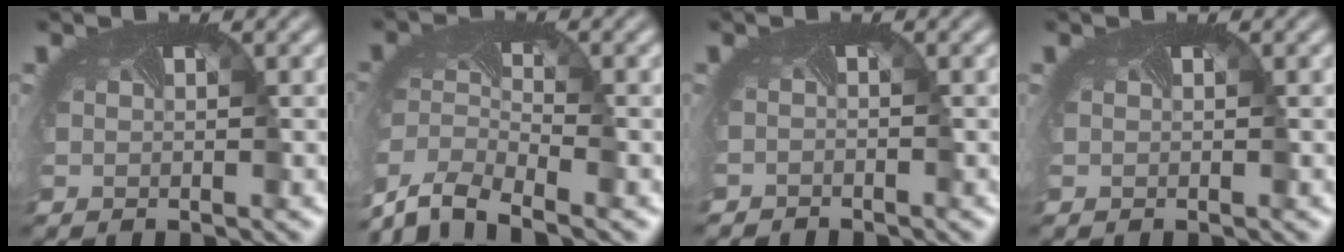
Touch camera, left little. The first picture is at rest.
{"total": 6.4, "force": [-5.5, 1.8, 2.6], "torque": [-0.067, -0.020, -0.111]}
{"total": 1.4, "force": [-1.2, 0.0, -0.6], "torque": [0.008, -0.014, -0.025]}
{"total": 0.0}